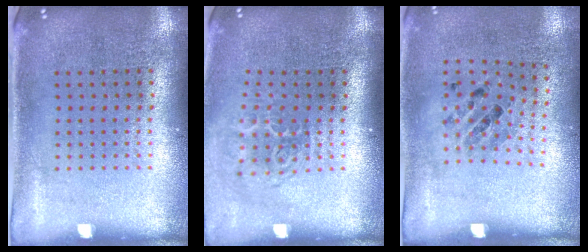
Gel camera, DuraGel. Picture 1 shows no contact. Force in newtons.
{"total": 1.8, "press": 1.2, "slide": 1.4}
{"total": 1.0, "press": 0.8, "slide": 0.6}